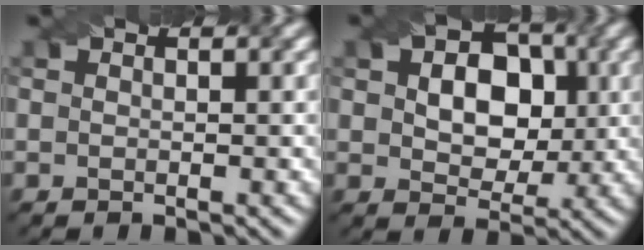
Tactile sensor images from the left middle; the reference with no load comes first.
{"total": 6.3, "force": [0.4, 4.8, 4.0], "torque": [-0.059, 0.011, 0.019]}